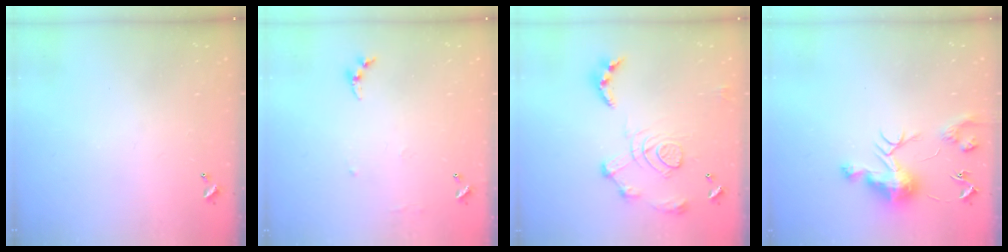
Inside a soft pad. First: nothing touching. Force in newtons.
{"total": 6.5, "press": 6.5, "slide": 0.8}
{"total": 13.9, "press": 13.8, "slide": 1.5}
{"total": 10.0, "press": 10.0, "slide": 0.6}